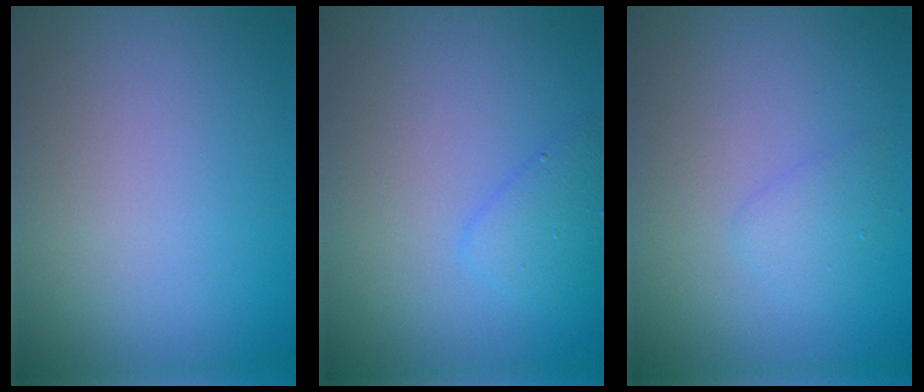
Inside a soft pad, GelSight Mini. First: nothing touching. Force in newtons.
{"total": 1.9, "press": 1.9, "slide": 0.0}
{"total": 1.3, "press": 1.3, "slide": 0.1}